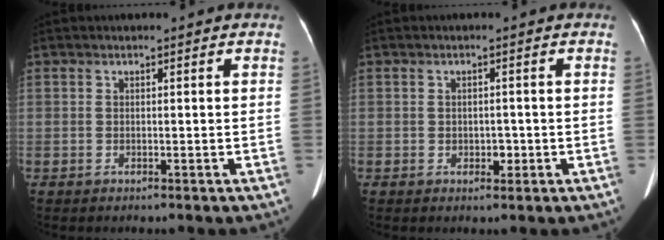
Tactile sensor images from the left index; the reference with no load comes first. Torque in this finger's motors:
{"motor_torque": [0.00, 0.00, 0.01, 0.00]}